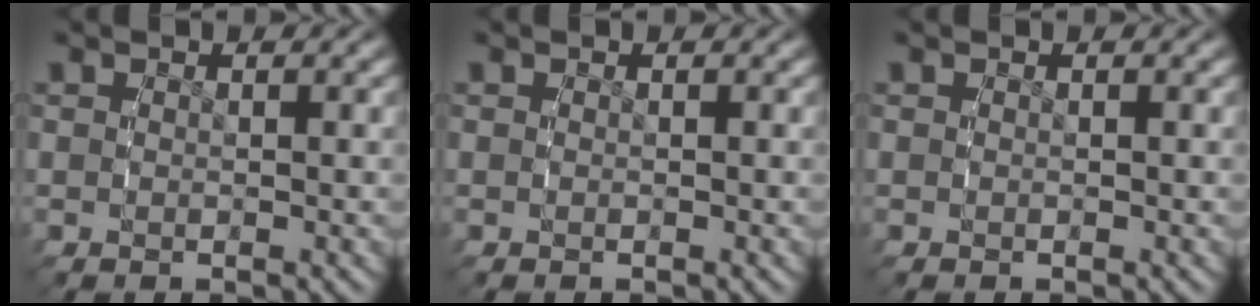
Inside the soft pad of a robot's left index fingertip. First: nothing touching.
{"total": 0.0}
{"total": 0.0}